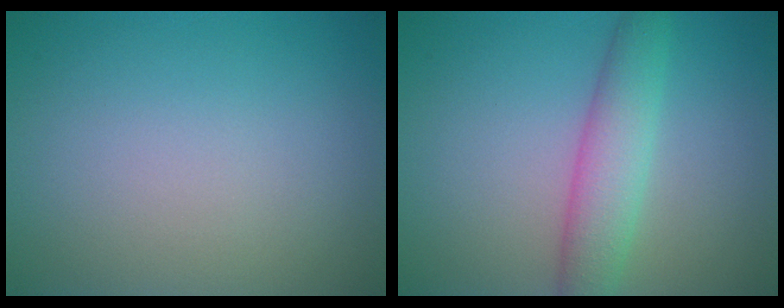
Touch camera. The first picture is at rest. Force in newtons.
{"total": 4.1, "press": 4.1, "slide": 0.1}